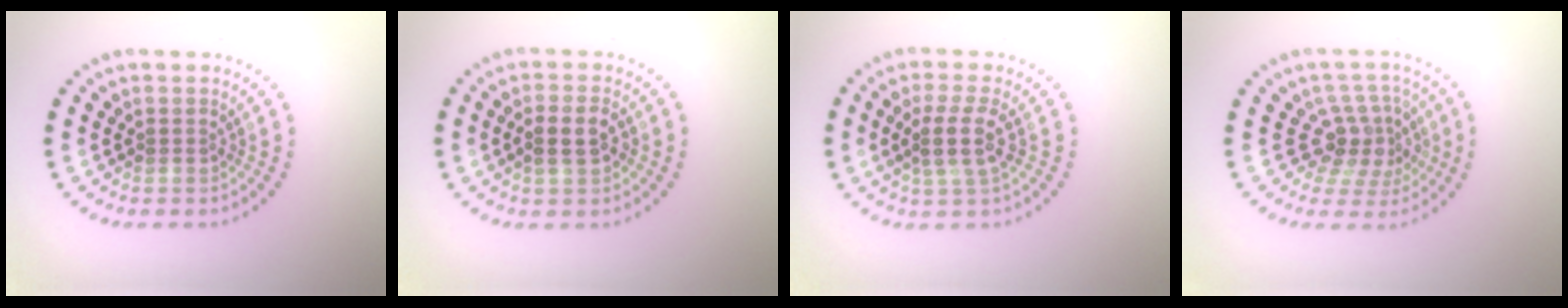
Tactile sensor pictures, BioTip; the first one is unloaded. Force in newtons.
{"total": 2.7, "press": 2.6, "slide": 0.6}
{"total": 3.0, "press": 2.4, "slide": 1.7}
{"total": 3.8, "press": 2.8, "slide": 2.6}